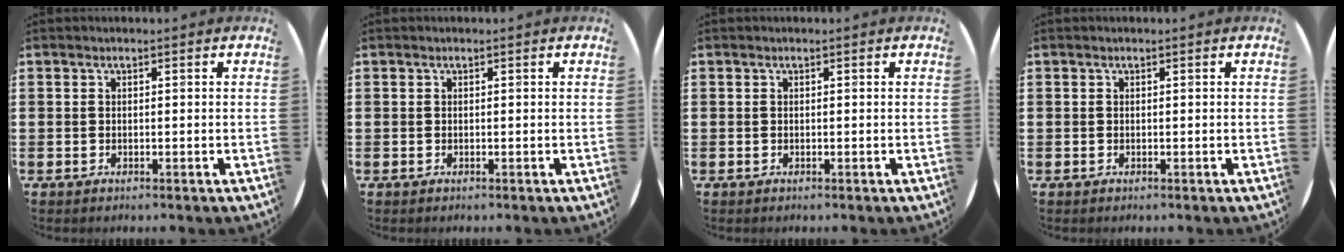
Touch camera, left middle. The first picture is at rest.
{"total": 0.0}
{"total": 0.0}
{"total": 0.0}